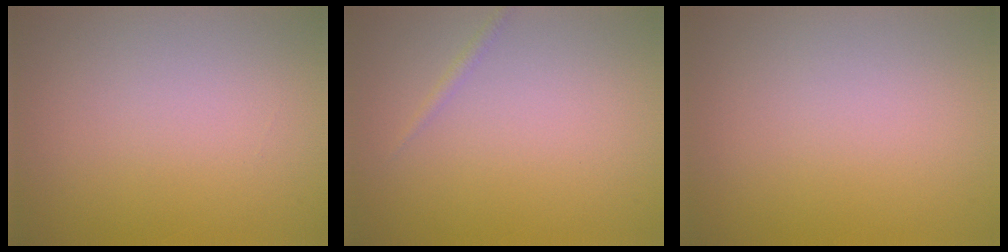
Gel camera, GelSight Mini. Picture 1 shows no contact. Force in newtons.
{"total": 0.6, "press": 0.6, "slide": 0.0}
{"total": 0.0}